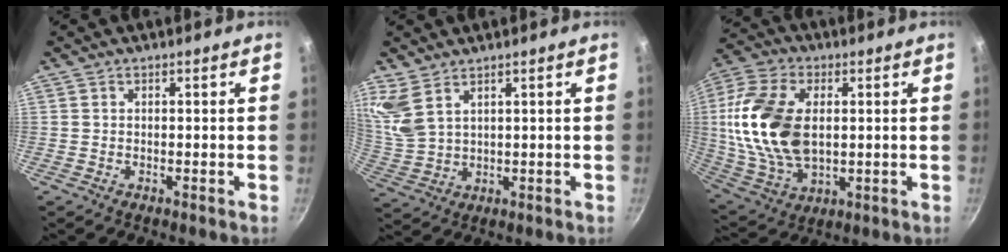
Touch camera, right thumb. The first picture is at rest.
{"total": 6.4, "force": [4.5, 3.0, 3.5], "torque": [-0.064, -0.030, 0.104]}
{"total": 19.8, "force": [2.1, 12.2, 15.4], "torque": [-0.295, 0.000, 0.044]}